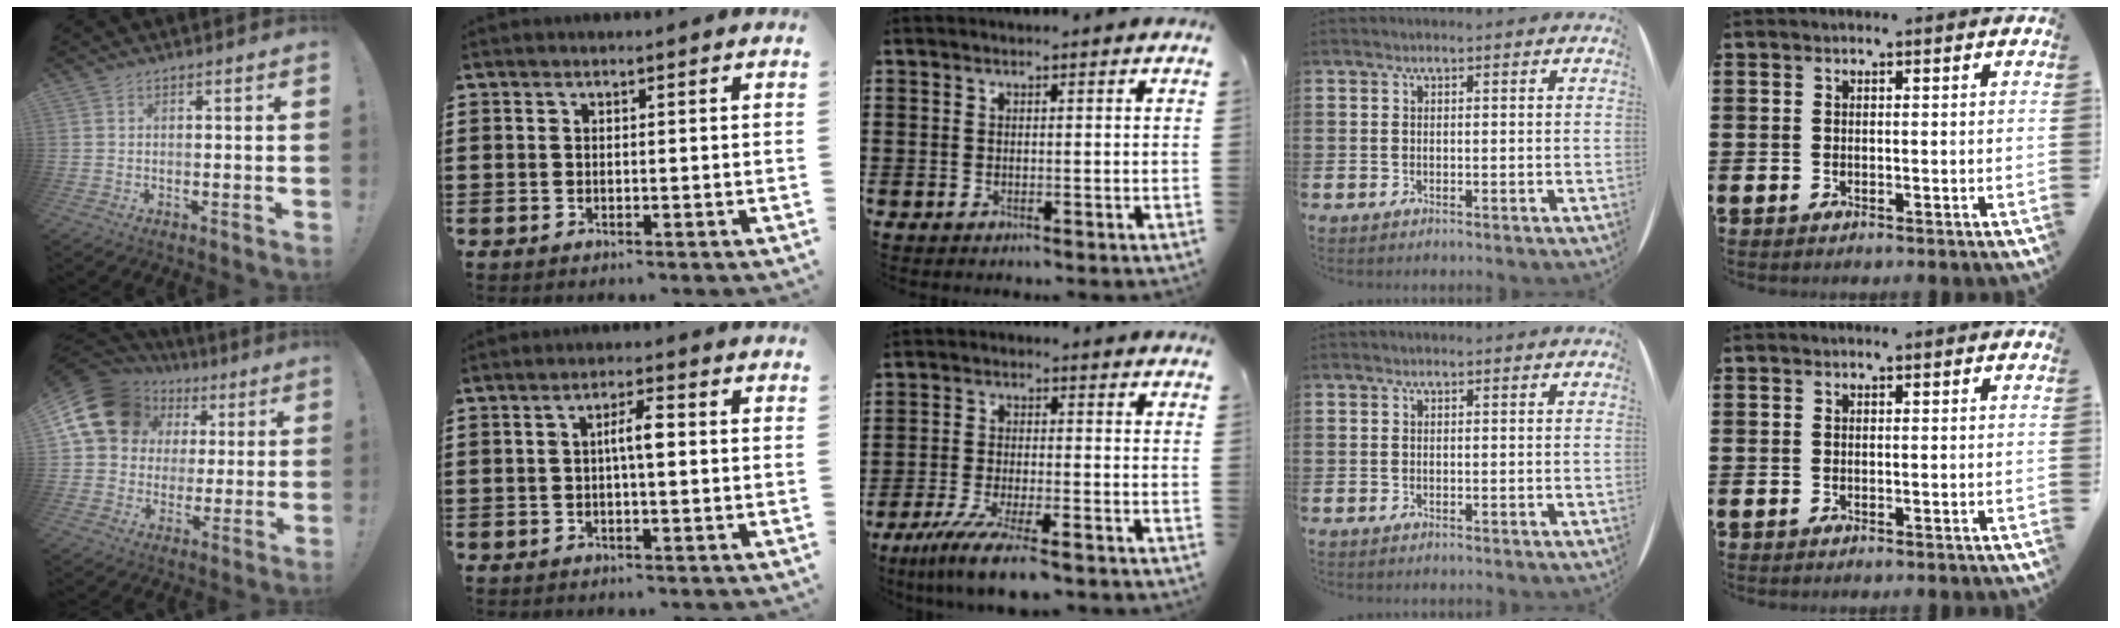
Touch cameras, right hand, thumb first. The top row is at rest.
{"thumb": {"total": 17.3, "force": [6.8, 13.9, 7.8], "torque": [-0.129, -0.032, 0.142]}, "index": {"total": 3.7, "force": [0.0, 0.8, 3.6], "torque": [-0.068, 0.007, -0.003]}, "middle": {"total": 7.3, "force": [-5.5, 0.5, 4.8], "torque": [-0.099, -0.019, -0.102]}}